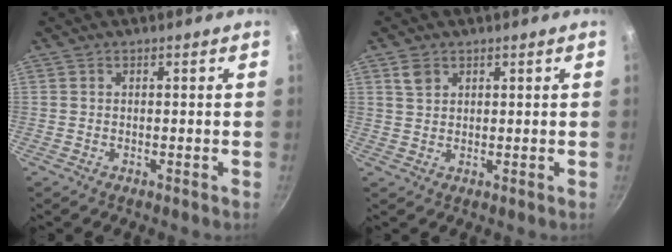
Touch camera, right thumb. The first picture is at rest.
{"total": 2.8, "force": [1.5, 2.0, 1.4], "torque": [-0.016, -0.001, 0.029]}